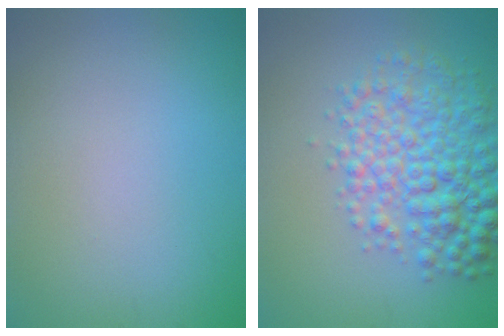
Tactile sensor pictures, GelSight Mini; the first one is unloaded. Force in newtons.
{"total": 6.9, "press": 6.9, "slide": 0.1}